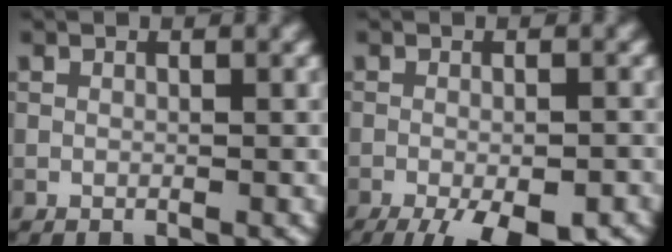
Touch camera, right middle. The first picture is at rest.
{"total": 8.6, "force": [-5.7, 2.6, 5.9], "torque": [-0.090, -0.032, -0.078]}